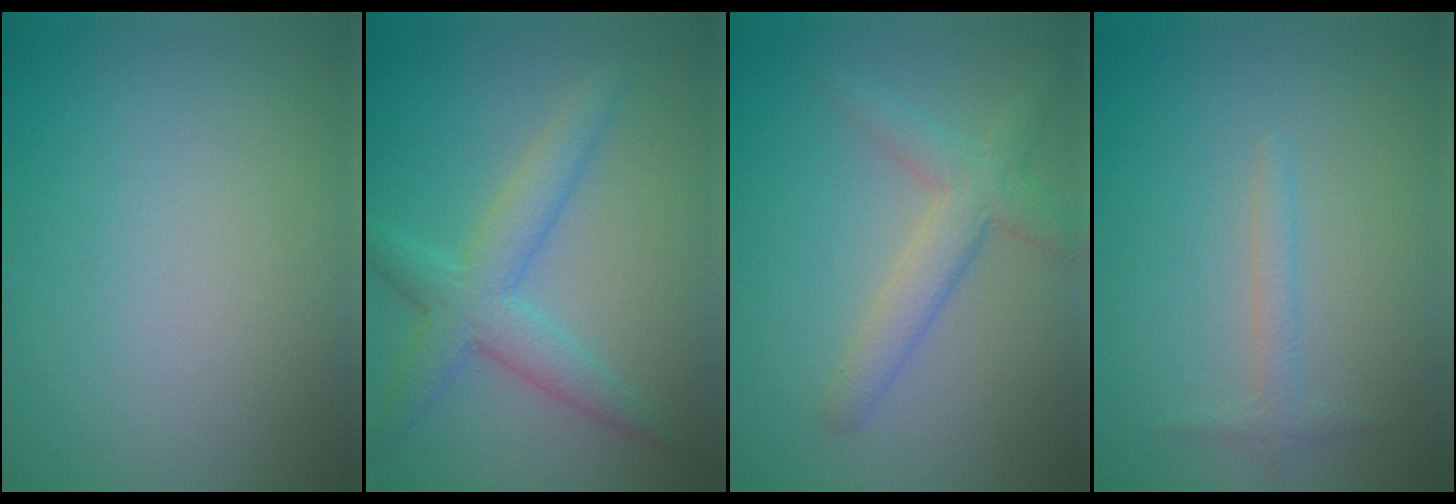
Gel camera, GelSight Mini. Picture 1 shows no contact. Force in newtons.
{"total": 4.4, "press": 4.4, "slide": 0.0}
{"total": 3.7, "press": 3.6, "slide": 0.2}
{"total": 1.4, "press": 1.4, "slide": 0.0}